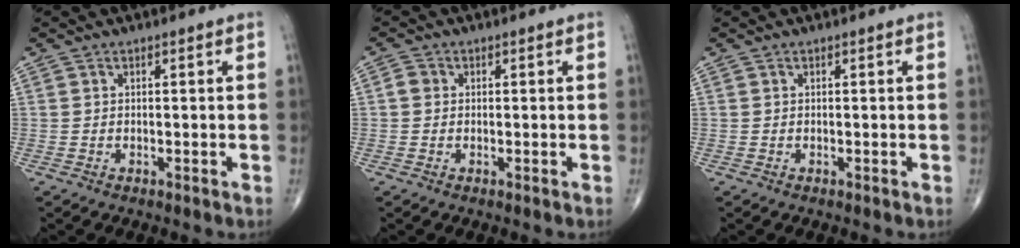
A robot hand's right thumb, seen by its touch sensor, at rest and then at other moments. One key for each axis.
{"total": 1.6, "fx": 0.1, "fy": 1.5, "fz": 0.7, "tx": -0.007, "ty": 0.004, "tz": -0.001}
{"total": 0.0}